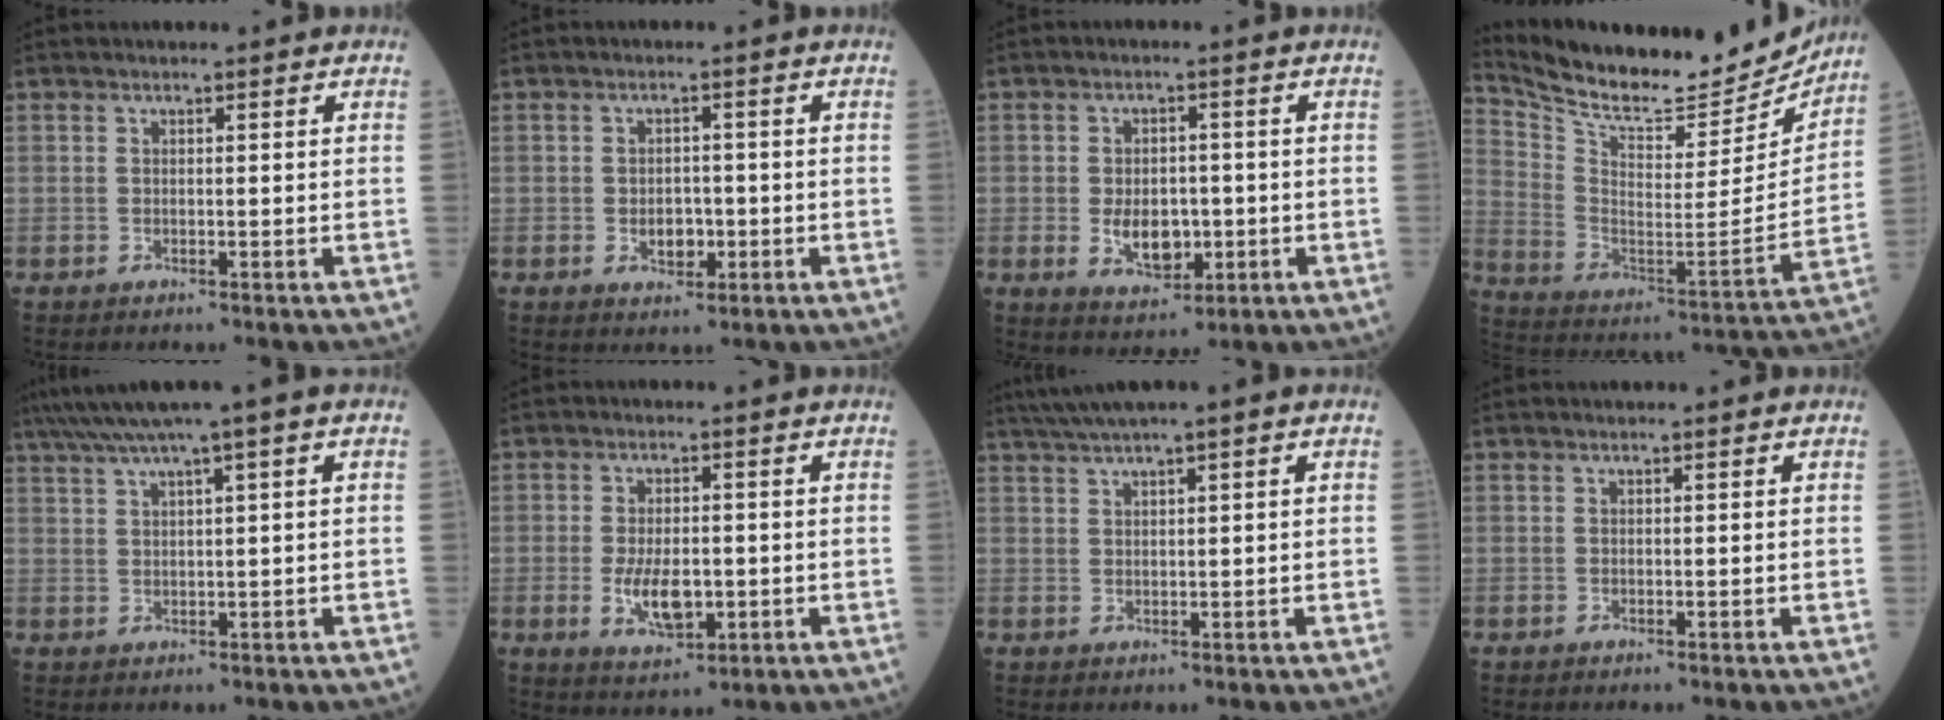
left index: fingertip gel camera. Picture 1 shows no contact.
{"total": 3.1, "force": [-0.8, 2.1, 2.2], "torque": [-0.033, 0.003, -0.008]}
{"total": 6.2, "force": [-1.2, 3.9, 4.7], "torque": [-0.082, -0.001, -0.011]}
{"total": 21.6, "force": [20.0, 4.7, 6.6], "torque": [-0.124, -0.036, 0.304]}
{"total": 7.4, "force": [4.6, -0.6, 5.7], "torque": [-0.101, 0.036, 0.079]}
{"total": 6.5, "force": [-1.4, 3.0, 5.6], "torque": [-0.108, -0.008, -0.018]}
{"total": 5.4, "force": [3.6, -0.4, 4.0], "torque": [-0.079, 0.028, 0.067]}
{"total": 0.0}